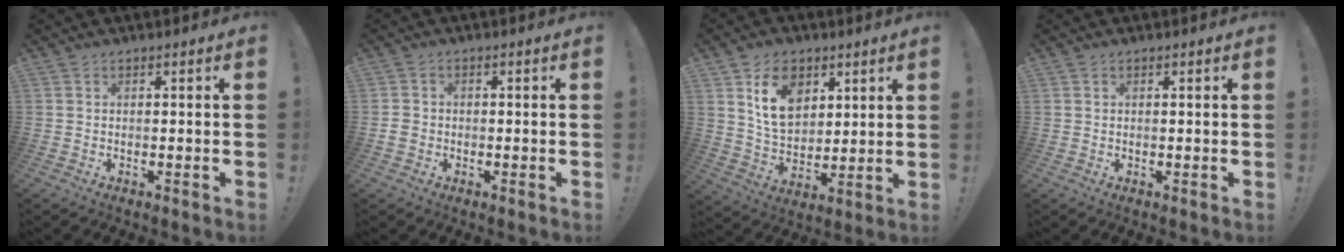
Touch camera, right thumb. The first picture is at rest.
{"total": 2.5, "force": [-0.6, 2.1, 1.2], "torque": [-0.010, 0.005, -0.011]}
{"total": 13.2, "force": [6.3, 9.5, 6.7], "torque": [-0.100, -0.021, 0.123]}
{"total": 0.9, "force": [0.4, 0.8, -0.2], "torque": [0.005, 0.002, 0.007]}